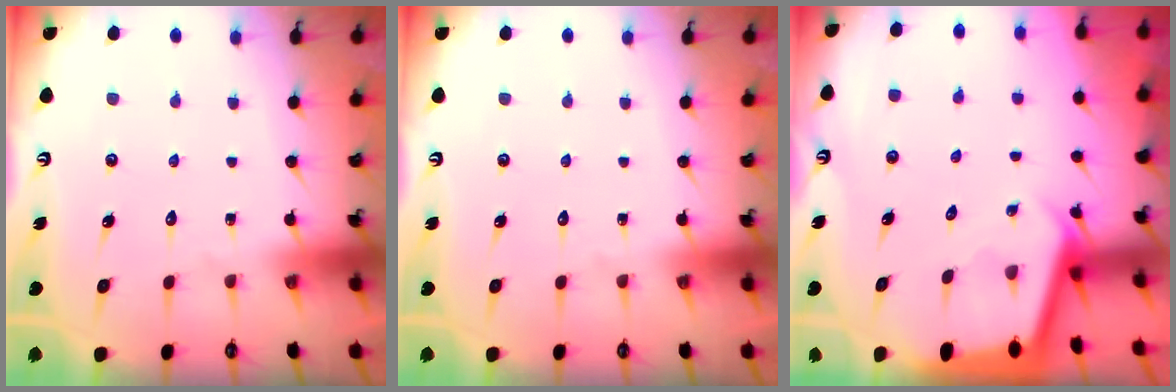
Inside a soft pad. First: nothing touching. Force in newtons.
{"total": 0.0}
{"total": 2.5, "press": 2.5, "slide": 0.1}